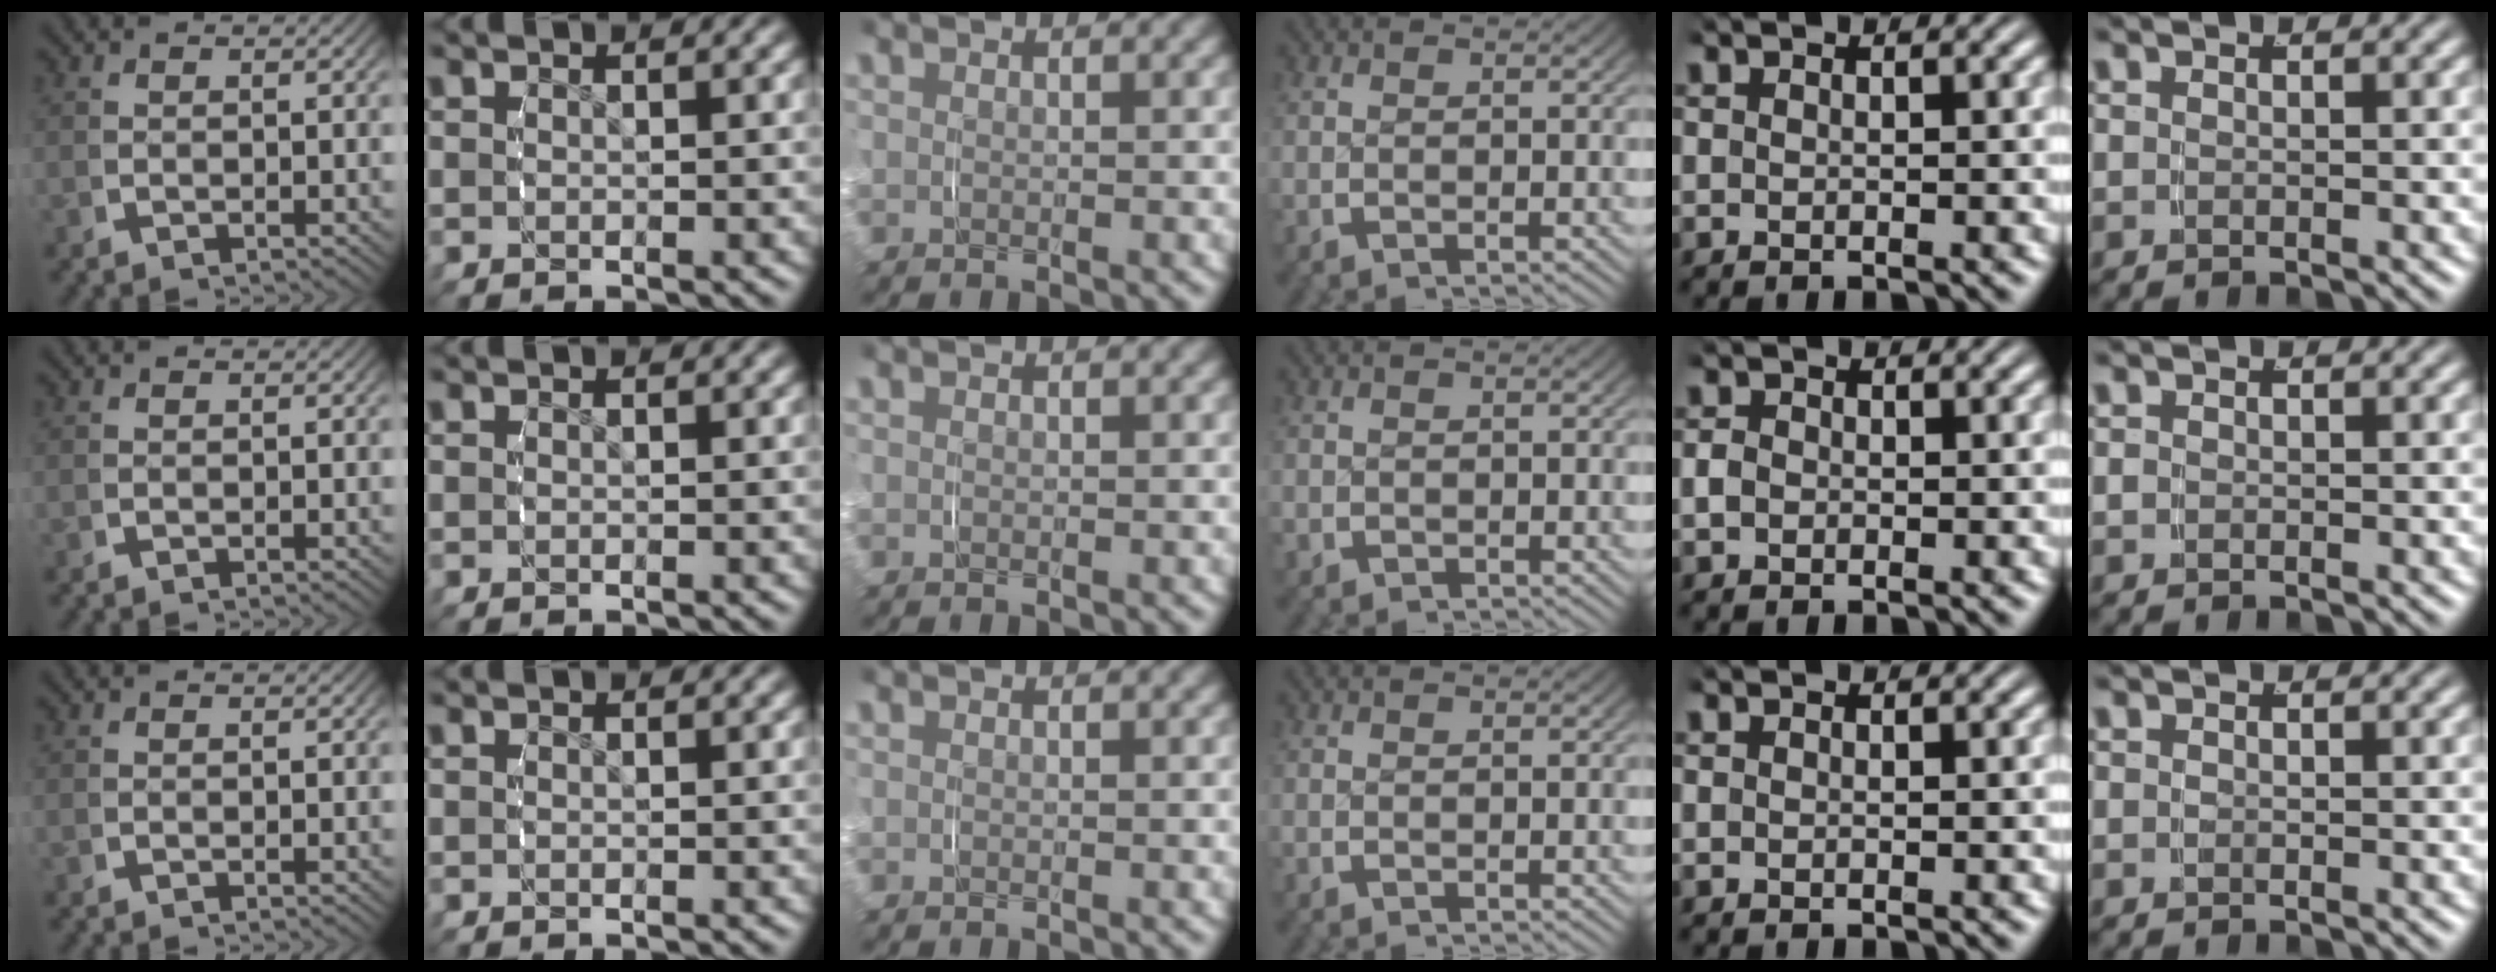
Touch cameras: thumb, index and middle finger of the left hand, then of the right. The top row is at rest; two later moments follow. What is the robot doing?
{"motion": "grasp_and_lifting", "object": "paper towel"}